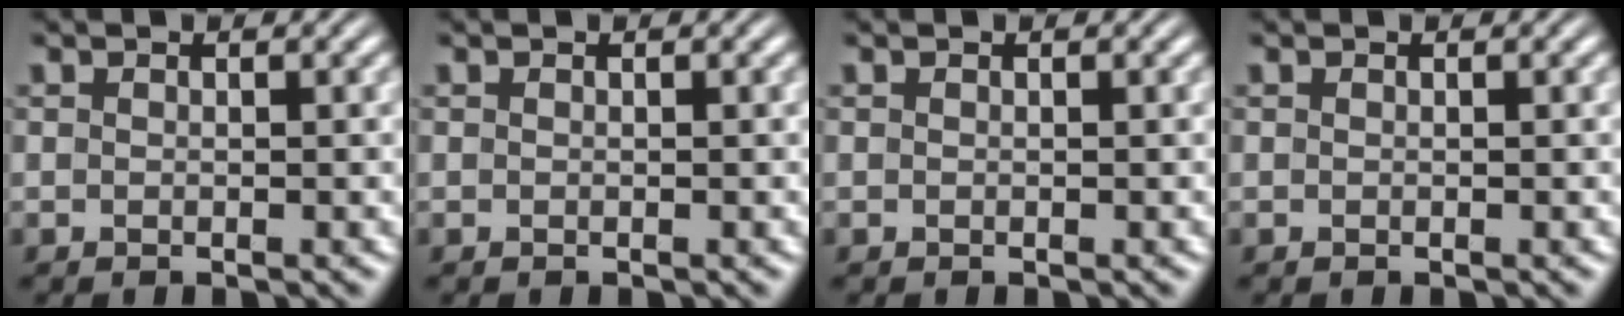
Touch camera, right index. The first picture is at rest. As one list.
[{"total": 0.0}, {"total": 0.0}, {"total": 0.0}]